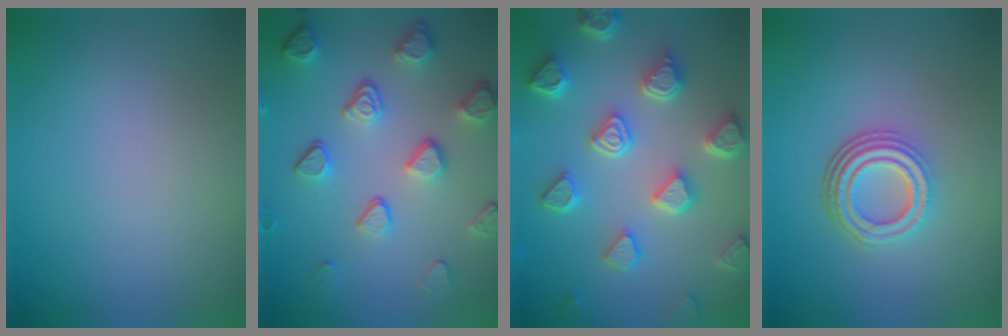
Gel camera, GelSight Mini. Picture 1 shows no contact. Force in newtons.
{"total": 5.2, "press": 4.0, "slide": 3.3}
{"total": 6.6, "press": 5.3, "slide": 4.0}
{"total": 4.5, "press": 3.3, "slide": 3.1}